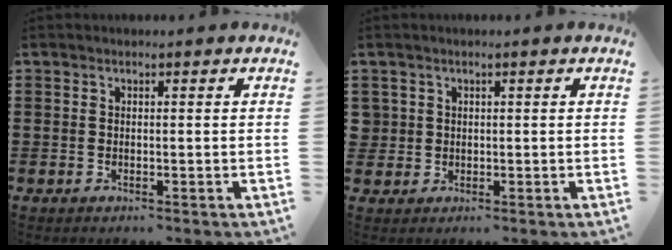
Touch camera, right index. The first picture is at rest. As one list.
[{"total": 1.6, "force": [0.3, 1.6, 0.2], "torque": [-0.010, 0.009, 0.004]}]